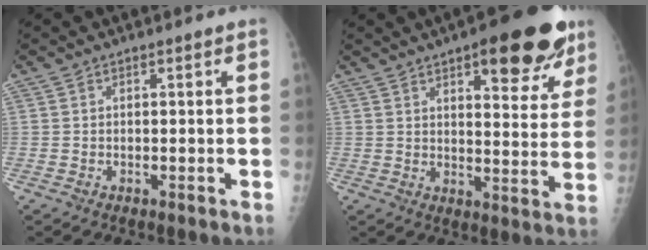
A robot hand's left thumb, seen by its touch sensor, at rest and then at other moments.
{"total": 17.7, "force": [10.2, 6.4, 12.9], "torque": [-0.125, -0.041, 0.136]}